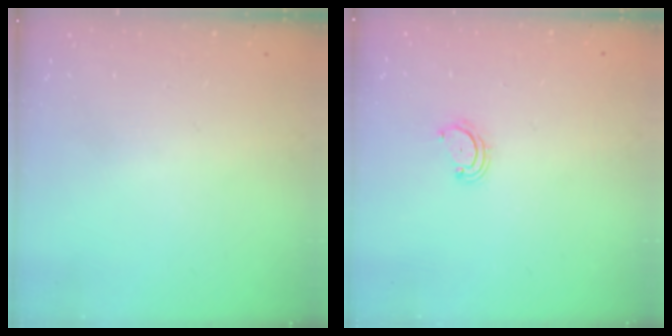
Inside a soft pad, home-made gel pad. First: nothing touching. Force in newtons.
{"total": 2.9, "press": 2.9, "slide": 0.3}